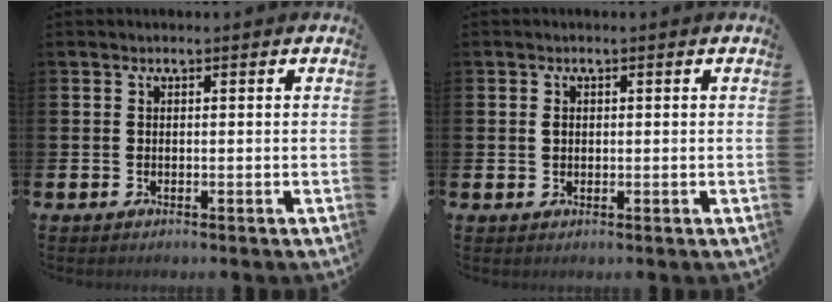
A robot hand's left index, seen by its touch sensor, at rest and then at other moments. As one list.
[{"total": 1.0, "force": [0.4, 0.8, 0.5], "torque": [0.003, 0.001, 0.003]}]